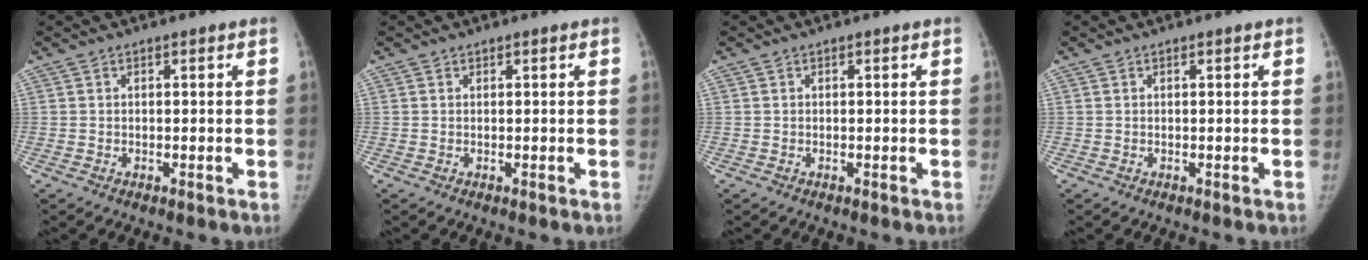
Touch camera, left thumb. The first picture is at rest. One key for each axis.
{"total": 0.0}
{"total": 0.0}
{"total": 0.0}